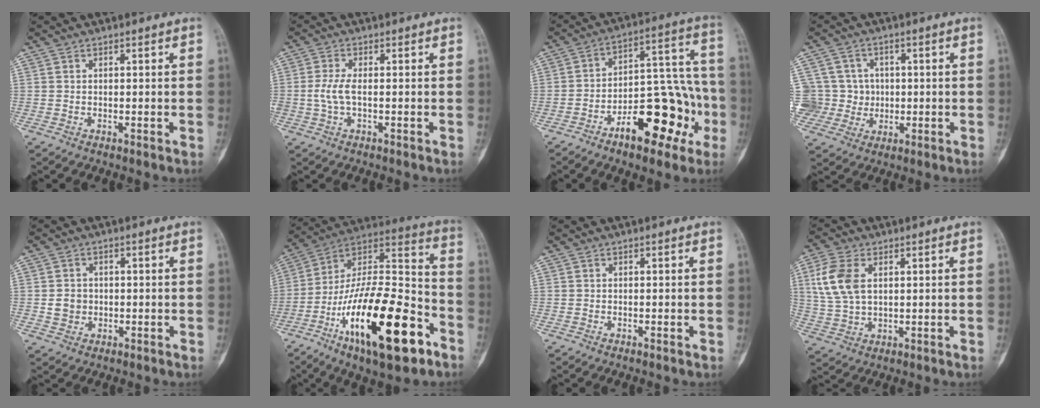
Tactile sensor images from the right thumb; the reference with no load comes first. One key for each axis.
{"total": 3.8, "fx": -0.4, "fy": 1.6, "fz": 3.4, "tx": -0.089, "ty": 0.004, "tz": -0.010}
{"total": 19.3, "fx": -8.2, "fy": 9.0, "fz": 14.9, "tx": -0.183, "ty": 0.076, "tz": -0.117}
{"total": 9.7, "fx": 0.7, "fy": 9.6, "fz": 1.3, "tx": 0.005, "ty": 0.026, "tz": 0.022}
{"total": 4.5, "fx": -0.3, "fy": 4.0, "fz": 2.0, "tx": -0.018, "ty": 0.004, "tz": -0.003}
{"total": 29.0, "fx": -13.1, "fy": 10.4, "fz": 23.7, "tx": -0.408, "ty": 0.065, "tz": -0.213}
{"total": 0.0}
{"total": 7.9, "fx": 2.3, "fy": 4.6, "fz": 6.0, "tx": -0.139, "ty": 0.002, "tz": 0.050}